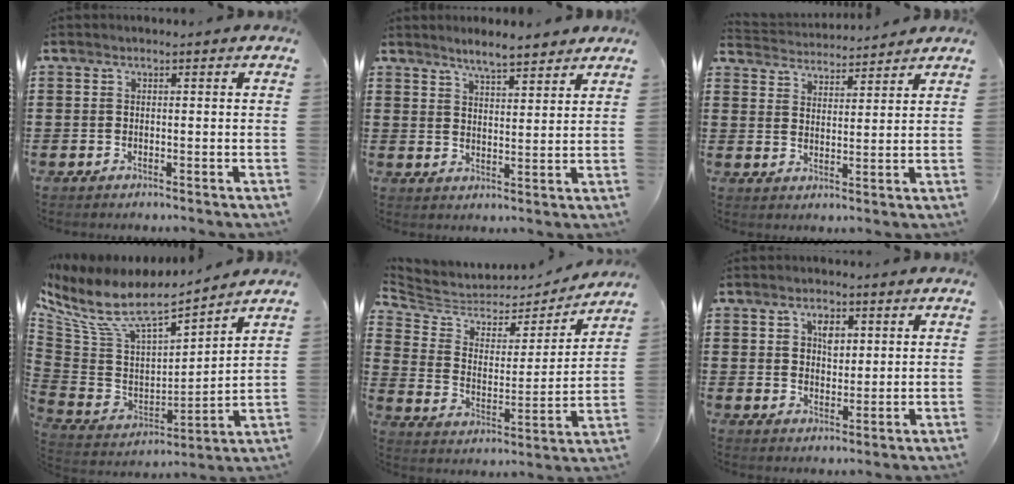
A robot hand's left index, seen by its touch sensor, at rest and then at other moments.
{"total": 4.4, "force": [4.2, 0.4, 1.3], "torque": [-0.036, -0.010, 0.078]}
{"total": 3.9, "force": [3.9, 0.1, -0.2], "torque": [-0.015, -0.023, 0.069]}
{"total": 9.4, "force": [7.2, 2.7, 5.4], "torque": [-0.138, -0.054, 0.122]}
{"total": 5.0, "force": [4.5, 2.1, 0.6], "torque": [-0.047, -0.035, 0.073]}
{"total": 3.6, "force": [1.6, 2.3, 2.3], "torque": [-0.036, 0.003, 0.024]}